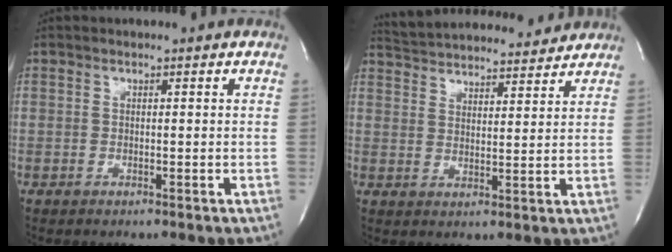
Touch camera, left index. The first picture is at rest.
{"total": 17.0, "force": [16.1, 3.0, 4.4], "torque": [-0.080, 0.022, 0.236]}